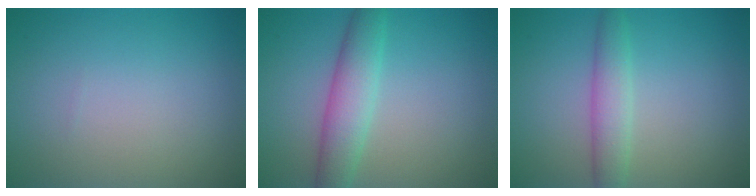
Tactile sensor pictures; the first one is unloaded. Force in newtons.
{"total": 4.0, "press": 4.0, "slide": 0.1}
{"total": 2.8, "press": 2.8, "slide": 0.1}